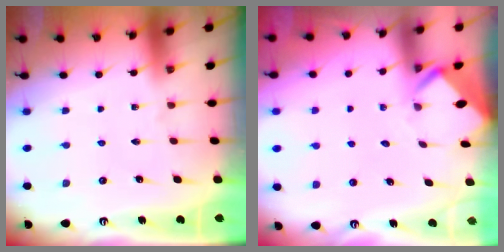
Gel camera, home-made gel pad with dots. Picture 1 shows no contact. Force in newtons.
{"total": 3.5, "press": 3.5, "slide": 0.3}